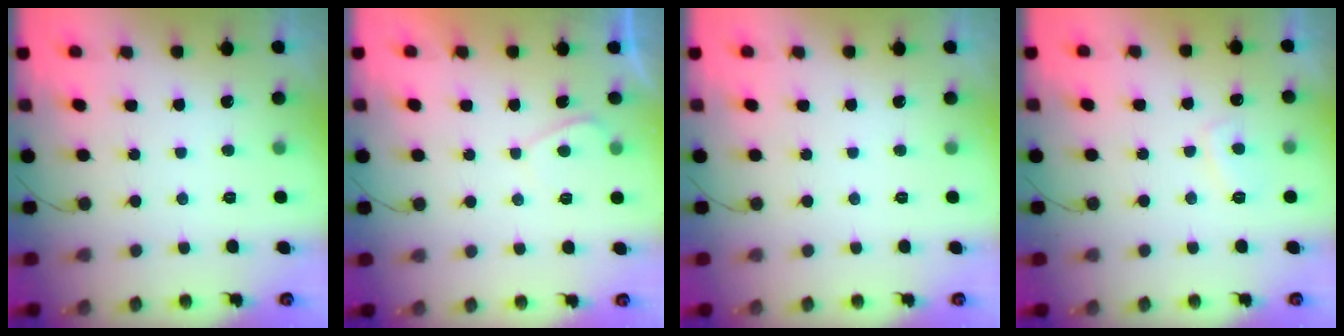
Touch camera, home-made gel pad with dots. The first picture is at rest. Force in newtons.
{"total": 0.6, "press": 0.4, "slide": 0.5}
{"total": 0.0}
{"total": 3.5, "press": 3.4, "slide": 0.7}